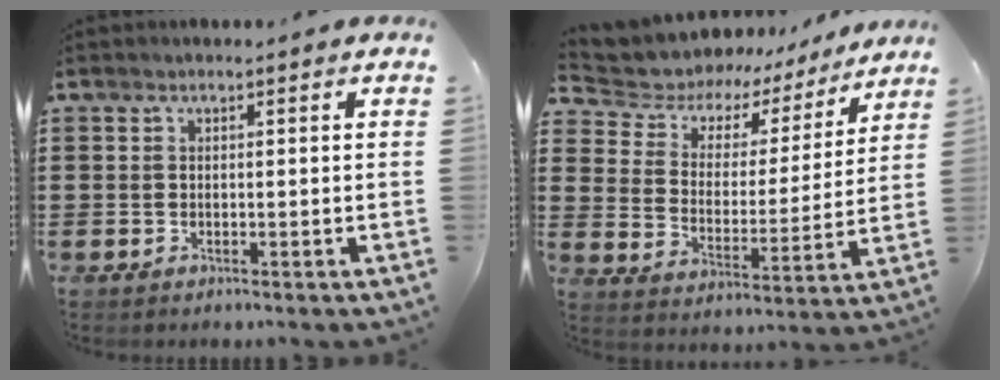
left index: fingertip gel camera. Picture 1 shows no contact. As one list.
[{"total": 4.8, "force": [3.8, 3.0, 0.6], "torque": [-0.041, -0.030, 0.059]}]